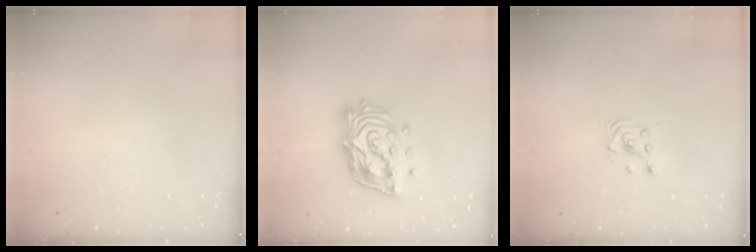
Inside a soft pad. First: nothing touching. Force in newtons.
{"total": 16.8, "press": 16.6, "slide": 2.6}
{"total": 2.6, "press": 2.6, "slide": 0.3}